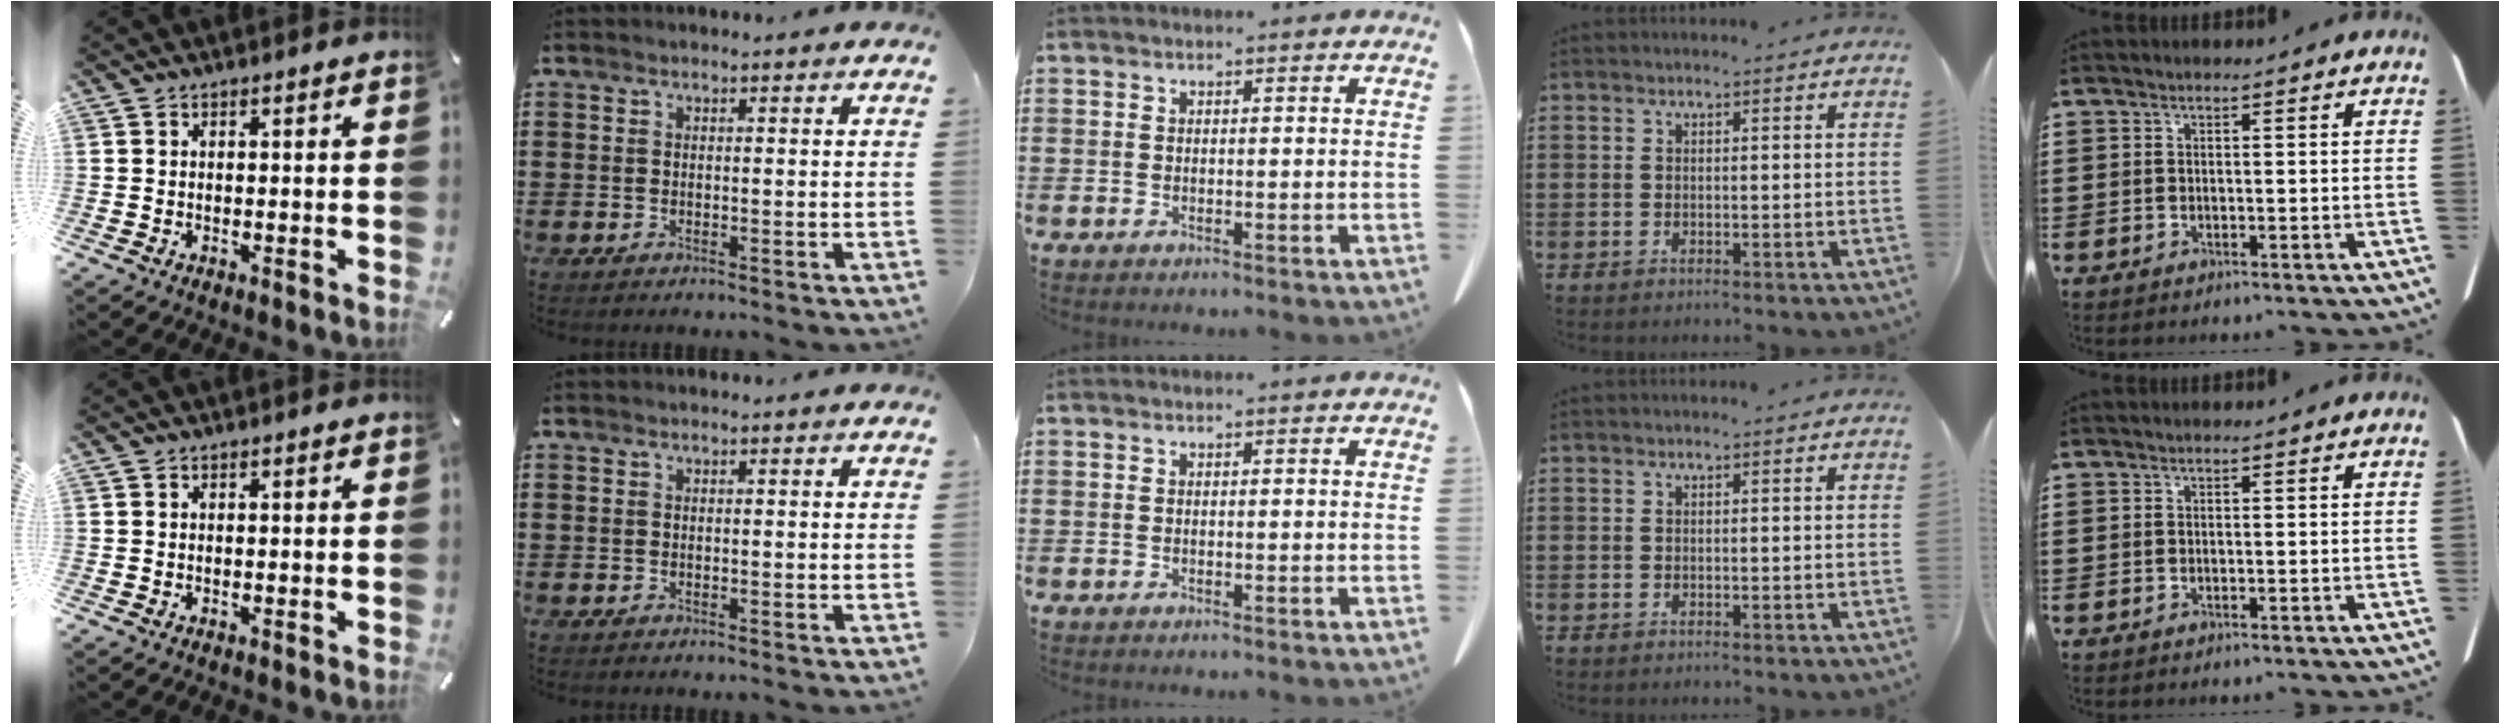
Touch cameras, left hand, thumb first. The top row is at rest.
{}